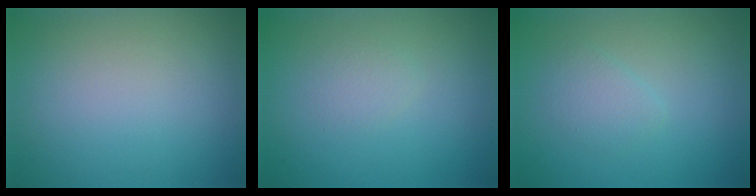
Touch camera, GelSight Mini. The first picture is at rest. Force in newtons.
{"total": 1.1, "press": 1.1, "slide": 0.0}
{"total": 1.5, "press": 1.5, "slide": 0.1}